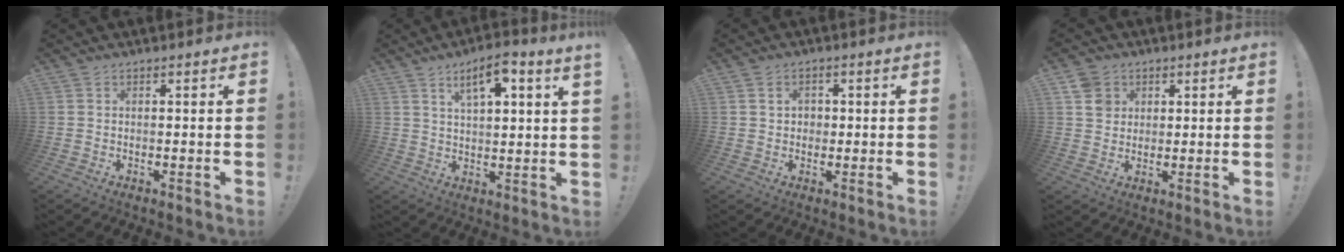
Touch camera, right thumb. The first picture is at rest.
{"total": 7.8, "force": [4.6, 1.4, 6.1], "torque": [-0.096, -0.018, 0.073]}
{"total": 2.9, "force": [0.5, 2.5, 1.3], "torque": [-0.016, -0.001, 0.006]}
{"total": 5.9, "force": [2.7, 4.9, 1.7], "torque": [-0.020, -0.008, 0.054]}